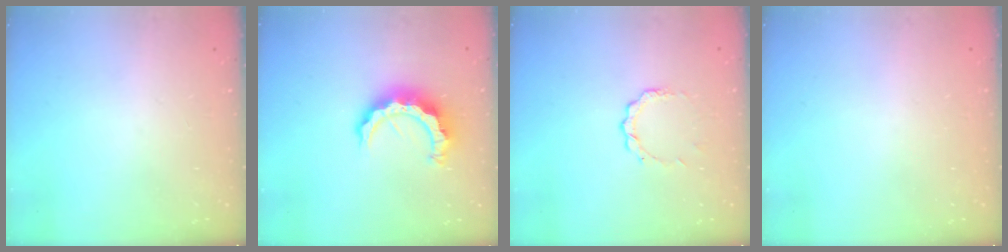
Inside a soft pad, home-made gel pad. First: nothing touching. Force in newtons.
{"total": 10.3, "press": 10.2, "slide": 1.0}
{"total": 4.9, "press": 4.9, "slide": 0.5}
{"total": 1.6, "press": 1.6, "slide": 0.1}